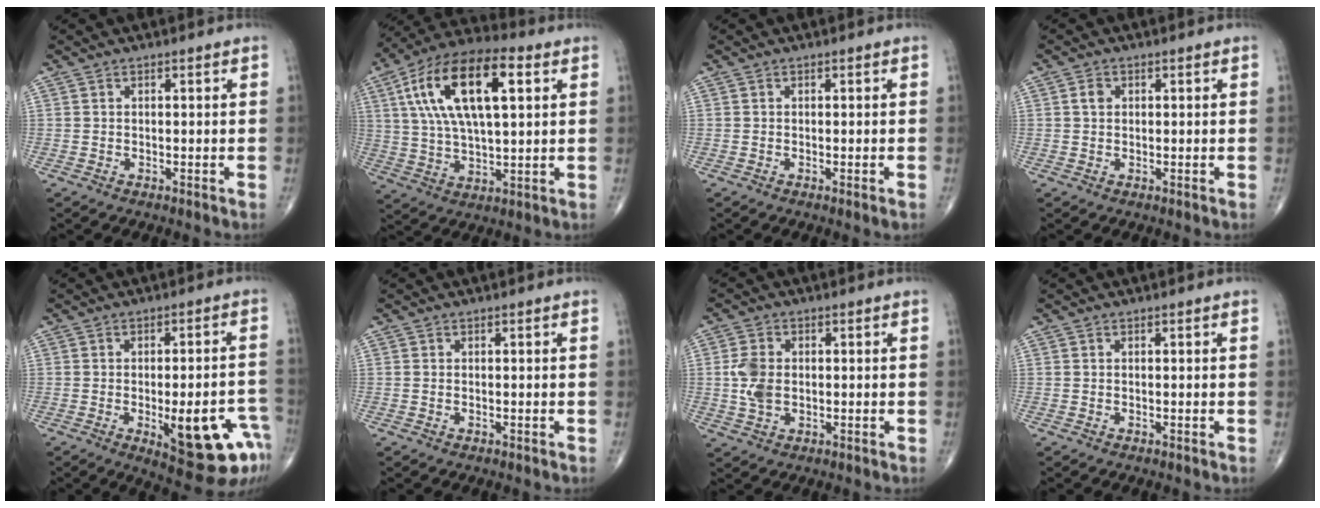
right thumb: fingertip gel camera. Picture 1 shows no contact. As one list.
[{"total": 19.9, "force": [5.9, 8.5, 17.0], "torque": [-0.310, 0.012, 0.097]}, {"total": 0.8, "force": [-0.3, 0.0, 0.7], "torque": [-0.015, -0.003, -0.003]}, {"total": 1.6, "force": [0.4, 1.3, 0.9], "torque": [-0.015, 0.004, 0.005]}, {"total": 15.7, "force": [-5.8, 5.2, 13.6], "torque": [-0.128, 0.022, -0.059]}, {"total": 0.0}, {"total": 5.6, "force": [0.0, 3.8, 4.1], "torque": [-0.086, 0.002, 0.002]}, {"total": 0.0}]